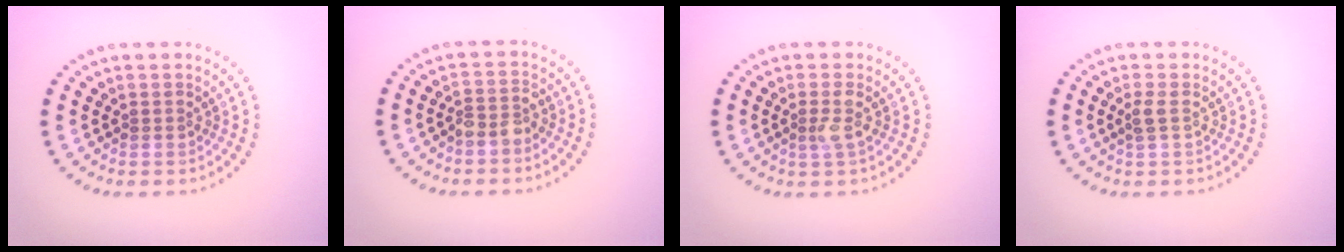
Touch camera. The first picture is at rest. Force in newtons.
{"total": 1.8, "press": 1.5, "slide": 1.1}
{"total": 1.4, "press": 1.1, "slide": 0.9}
{"total": 1.1, "press": 1.0, "slide": 0.5}